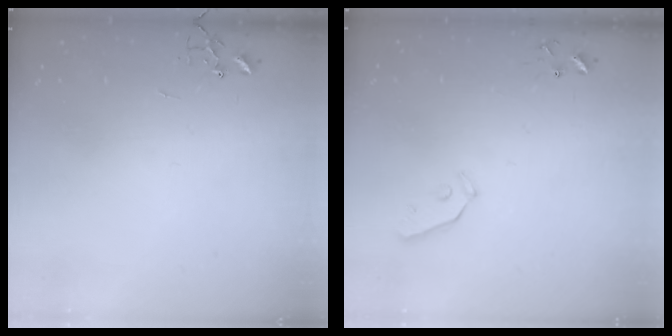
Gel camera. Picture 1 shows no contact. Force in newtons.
{"total": 4.0, "press": 4.0, "slide": 0.2}